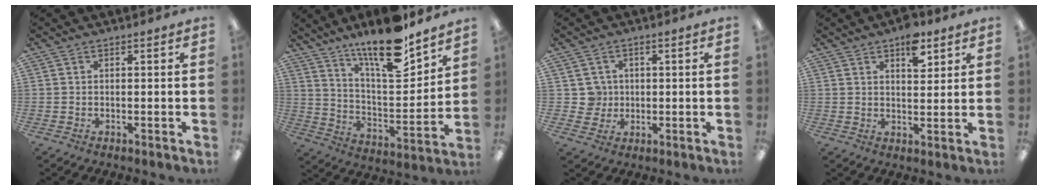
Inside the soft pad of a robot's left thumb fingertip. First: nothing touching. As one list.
[{"total": 17.4, "force": [13.9, 4.2, 9.7], "torque": [-0.163, -0.095, 0.231]}, {"total": 4.4, "force": [0.8, 4.4, 0.2], "torque": [-0.002, 0.004, 0.012]}, {"total": 7.7, "force": [4.7, 3.8, 4.7], "torque": [-0.047, -0.025, 0.074]}]